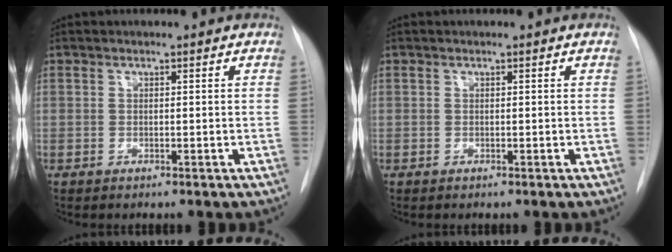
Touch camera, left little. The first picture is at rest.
{"total": 0.0}